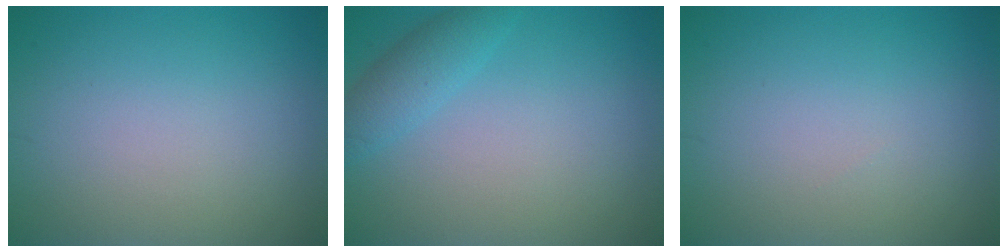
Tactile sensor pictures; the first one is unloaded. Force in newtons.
{"total": 2.4, "press": 2.4, "slide": 0.1}
{"total": 0.0}